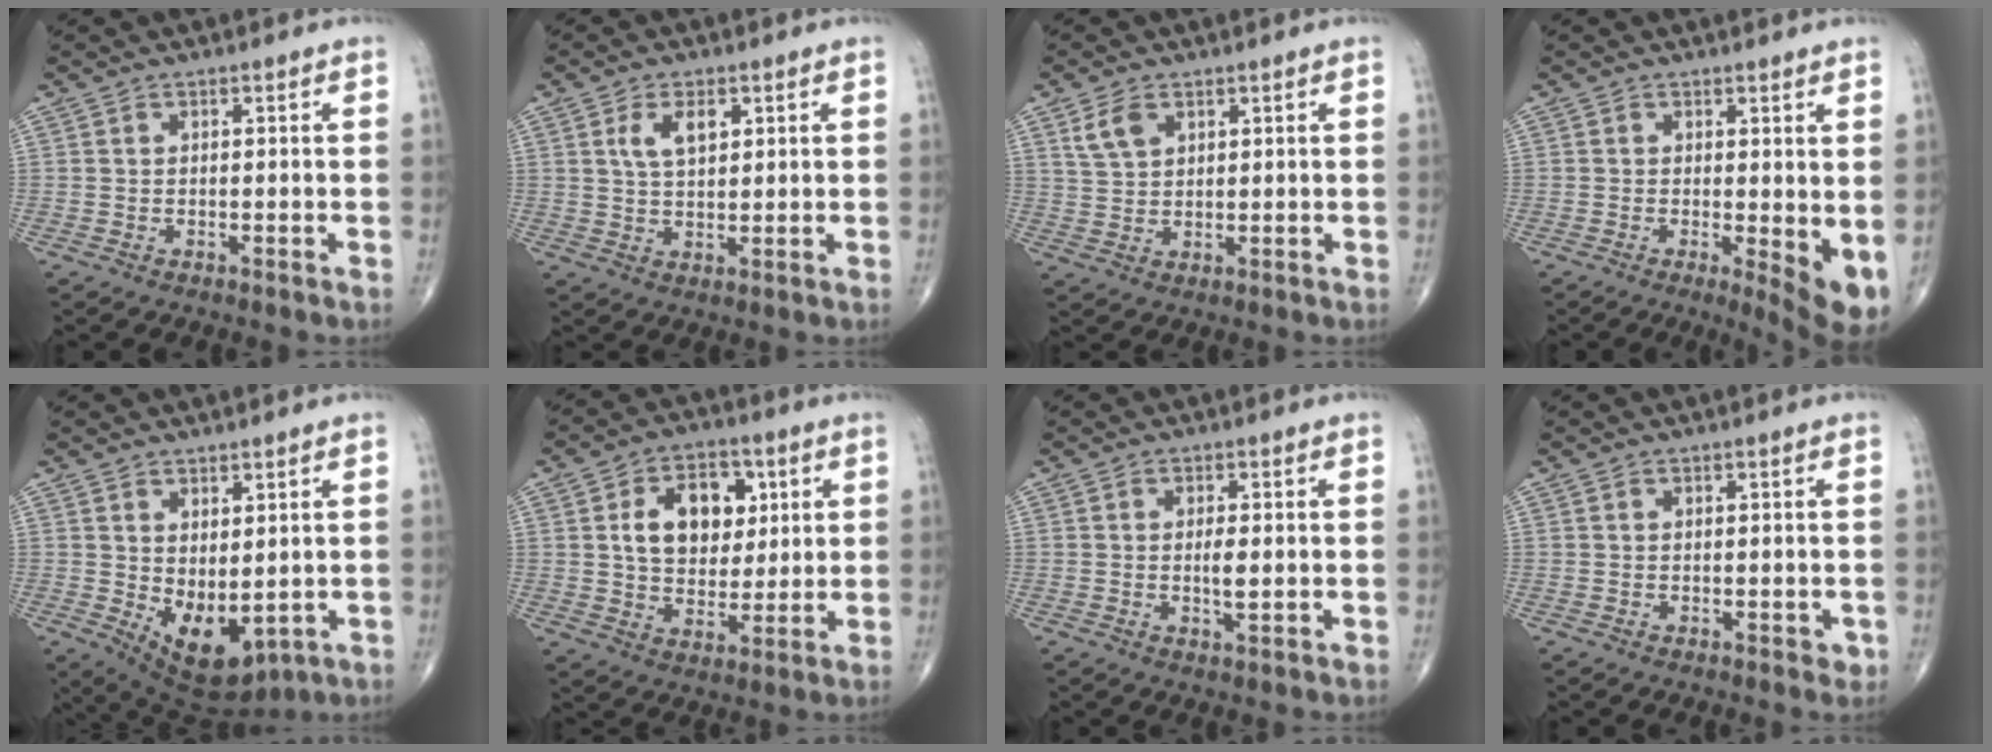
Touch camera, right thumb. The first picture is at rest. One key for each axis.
{"total": 5.5, "fx": 2.0, "fy": 3.0, "fz": 4.2, "tx": -0.069, "ty": -0.005, "tz": 0.040}
{"total": 4.7, "fx": 2.4, "fy": 2.9, "fz": 2.8, "tx": -0.049, "ty": -0.005, "tz": 0.054}
{"total": 6.6, "fx": -0.1, "fy": 2.1, "fz": 6.3, "tx": -0.083, "ty": -0.015, "tz": 0.001}
{"total": 9.9, "fx": -0.6, "fy": 5.3, "fz": 8.3, "tx": -0.116, "ty": -0.015, "tz": 0.018}
{"total": 13.5, "fx": 3.3, "fy": 9.3, "fz": 9.1, "tx": -0.102, "ty": -0.003, "tz": 0.057}
{"total": 3.0, "fx": 0.0, "fy": 0.9, "fz": 2.9, "tx": -0.054, "ty": -0.006, "tz": -0.002}
{"total": 1.3, "fx": -0.1, "fy": 0.9, "fz": 0.9, "tx": -0.004, "ty": 0.000, "tz": 0.000}